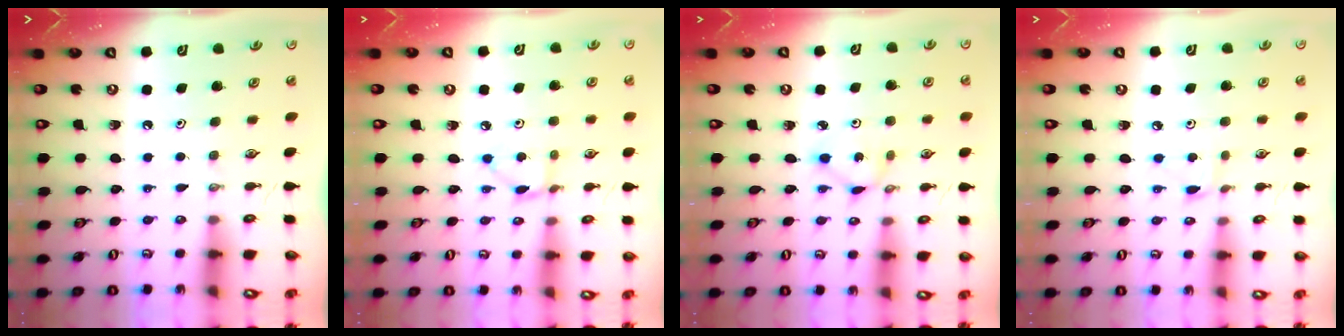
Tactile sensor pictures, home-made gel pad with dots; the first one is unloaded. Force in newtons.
{"total": 3.2, "press": 3.1, "slide": 0.4}
{"total": 2.1, "press": 2.1, "slide": 0.3}
{"total": 3.0, "press": 2.9, "slide": 0.4}